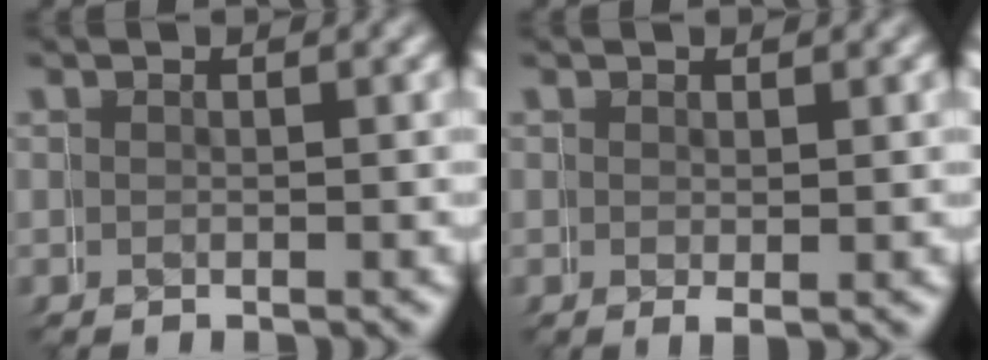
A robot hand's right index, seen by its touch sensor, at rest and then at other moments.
{"total": 0.7, "force": [-0.1, 0.0, 0.7], "torque": [-0.008, -0.005, 0.004]}